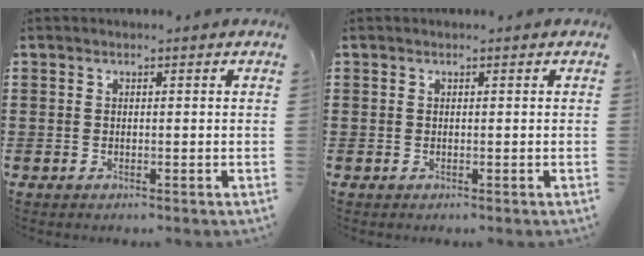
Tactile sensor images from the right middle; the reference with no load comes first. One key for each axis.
{"total": 0.0}